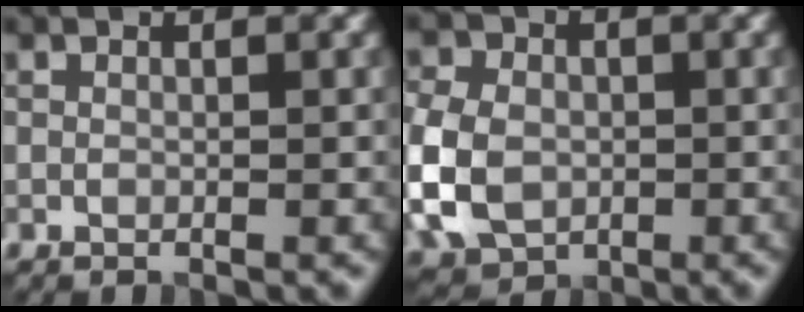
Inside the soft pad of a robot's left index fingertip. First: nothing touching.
{"total": 9.4, "force": [-1.5, 7.4, 5.6], "torque": [-0.128, -0.013, -0.048]}